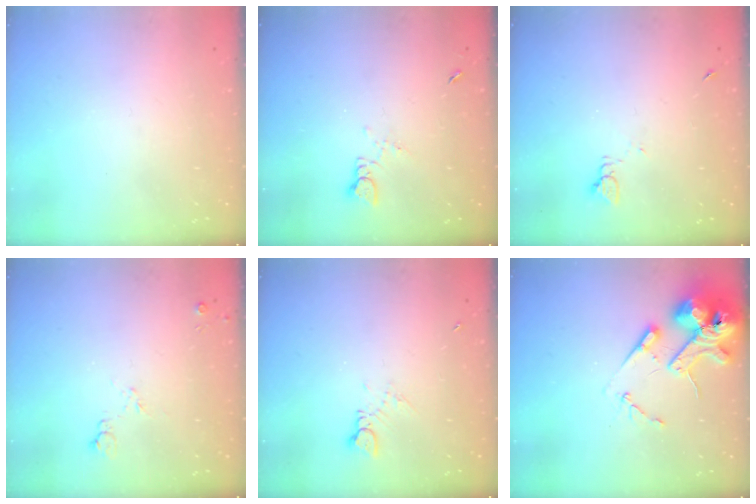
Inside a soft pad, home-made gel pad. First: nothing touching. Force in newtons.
{"total": 1.3, "press": 1.2, "slide": 0.1}
{"total": 2.3, "press": 2.3, "slide": 0.3}
{"total": 4.6, "press": 4.5, "slide": 0.9}
{"total": 3.0, "press": 2.9, "slide": 0.4}
{"total": 14.7, "press": 14.5, "slide": 2.0}